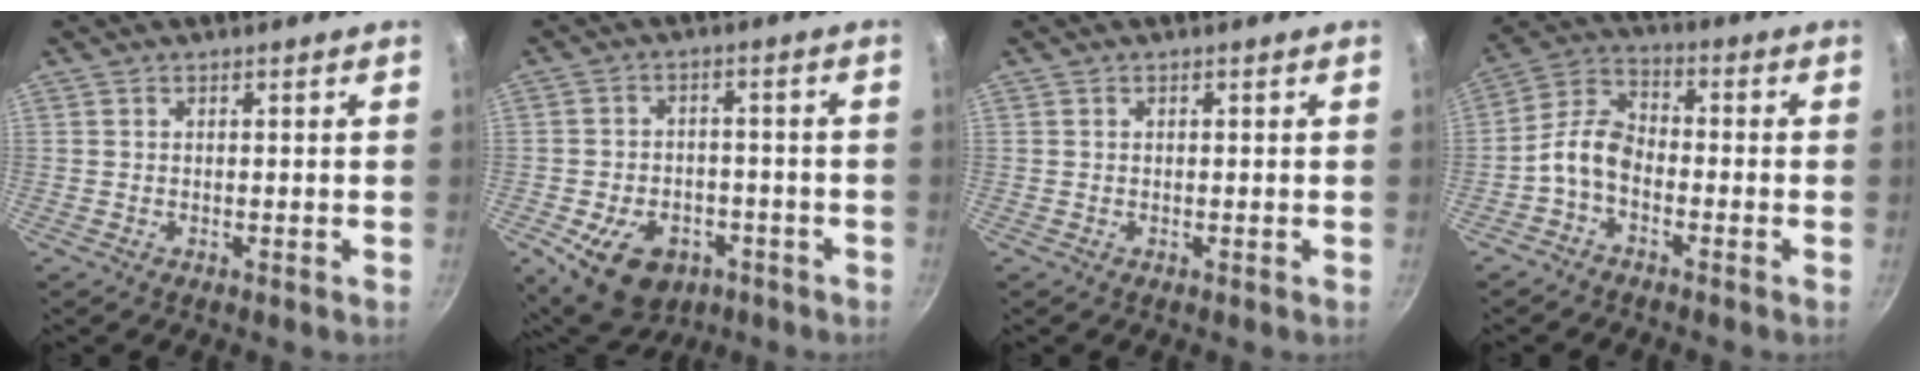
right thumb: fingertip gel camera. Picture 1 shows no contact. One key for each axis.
{"total": 13.4, "fx": -5.6, "fy": 9.4, "fz": 7.7, "tx": -0.103, "ty": 0.021, "tz": -0.072}
{"total": 0.0}
{"total": 7.3, "fx": -2.8, "fy": 4.4, "fz": 5.0, "tx": -0.099, "ty": 0.043, "tz": -0.070}